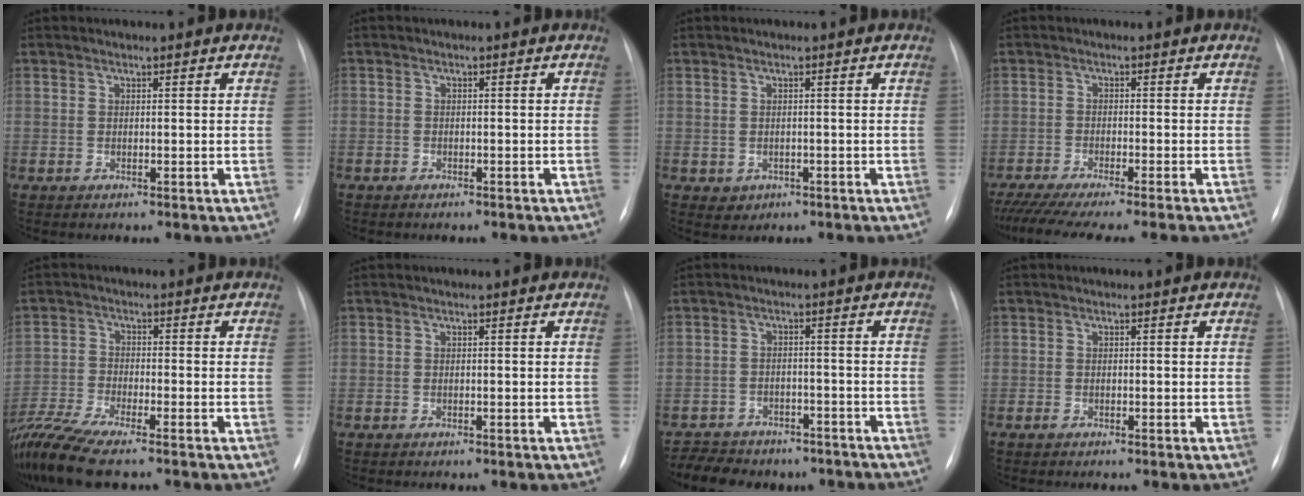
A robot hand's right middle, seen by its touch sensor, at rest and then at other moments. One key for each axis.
{"total": 1.6, "fx": -1.2, "fy": 0.9, "fz": 0.4, "tx": -0.008, "ty": 0.002, "tz": -0.013}
{"total": 1.9, "fx": -0.8, "fy": 1.7, "fz": 0.4, "tx": -0.004, "ty": 0.004, "tz": -0.003}
{"total": 13.5, "fx": -11.7, "fy": -0.4, "fz": 6.8, "tx": -0.090, "ty": -0.036, "tz": -0.178}
{"total": 10.5, "fx": -8.8, "fy": 0.6, "fz": 5.6, "tx": -0.117, "ty": -0.021, "tz": -0.160}
{"total": 0.0}
{"total": 12.2, "fx": -10.0, "fy": 6.1, "fz": 3.6, "tx": -0.073, "ty": 0.013, "tz": -0.126}
{"total": 0.6, "fx": -0.5, "fy": 0.2, "fz": 0.4, "tx": -0.011, "ty": -0.001, "tz": -0.007}